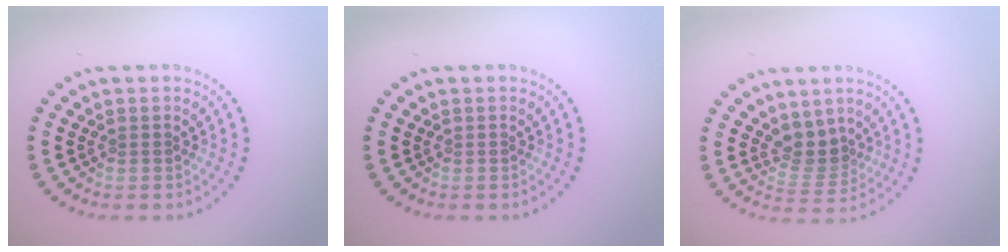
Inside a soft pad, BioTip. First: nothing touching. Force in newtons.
{"total": 0.0}
{"total": 3.0, "press": 2.8, "slide": 1.1}